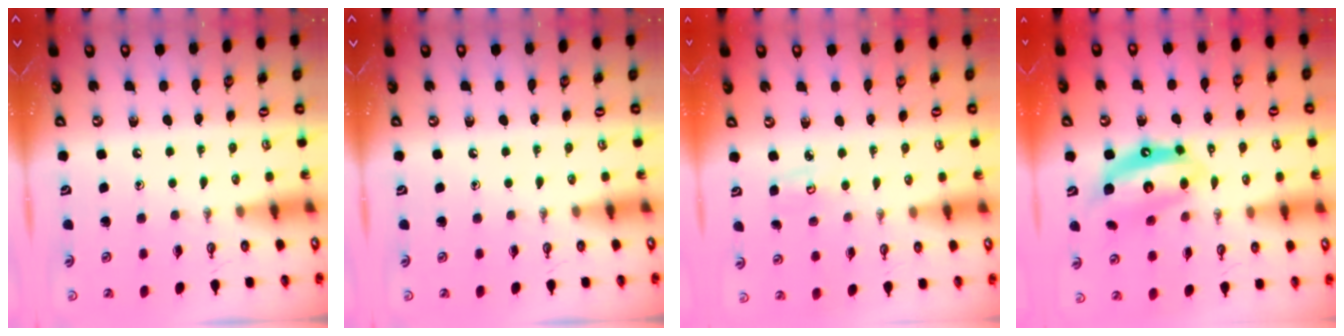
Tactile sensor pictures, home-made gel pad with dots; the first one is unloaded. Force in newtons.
{"total": 0.0}
{"total": 4.1, "press": 4.1, "slide": 0.3}
{"total": 12.3, "press": 12.2, "slide": 1.2}